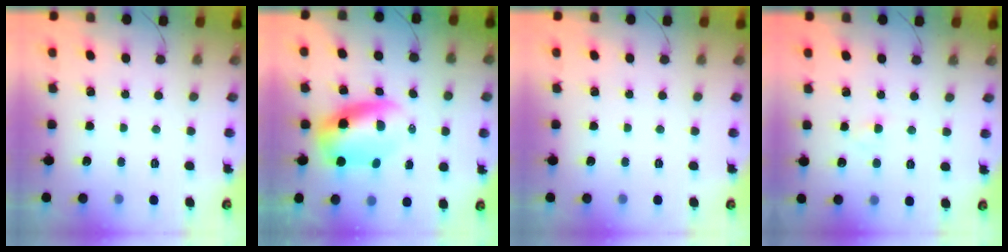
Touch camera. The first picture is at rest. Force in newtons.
{"total": 8.0, "press": 7.7, "slide": 2.1}
{"total": 0.0}
{"total": 1.6, "press": 1.4, "slide": 0.8}